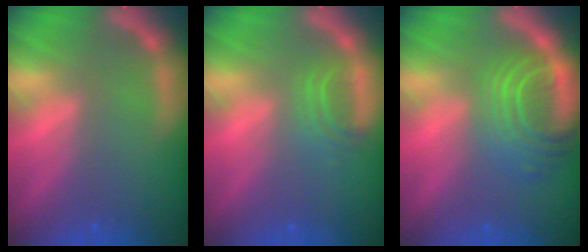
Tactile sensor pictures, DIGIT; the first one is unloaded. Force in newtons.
{"total": 2.5}
{"total": 8.1}